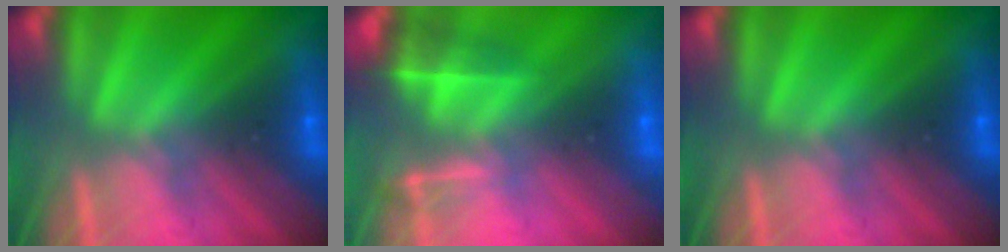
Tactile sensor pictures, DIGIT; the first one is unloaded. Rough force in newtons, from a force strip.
{"total": 4.6}
{"total": 0.0}